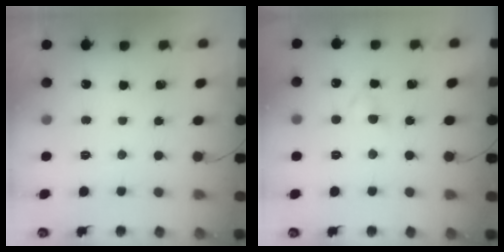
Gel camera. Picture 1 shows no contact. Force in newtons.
{"total": 3.0, "press": 2.7, "slide": 1.2}